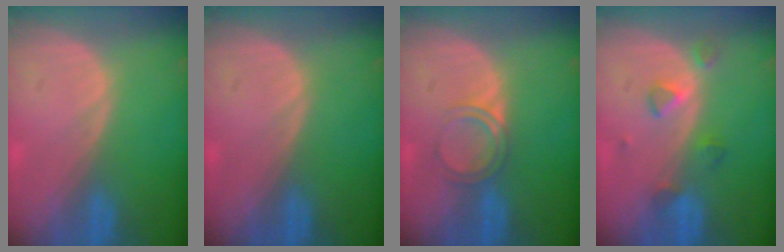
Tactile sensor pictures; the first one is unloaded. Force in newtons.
{"total": 0.0}
{"total": 3.0, "press": 3.0, "slide": 0.3}
{"total": 3.5, "press": 3.4, "slide": 0.8}